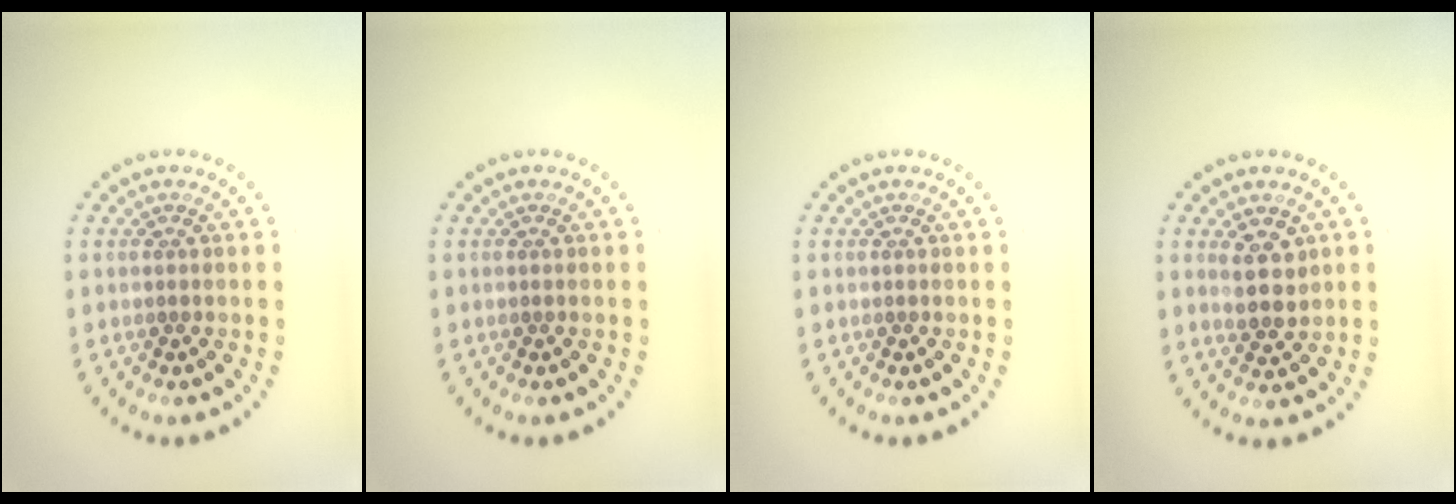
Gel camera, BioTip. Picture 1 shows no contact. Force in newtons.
{"total": 0.0}
{"total": 0.0}
{"total": 2.8, "press": 2.7, "slide": 0.9}